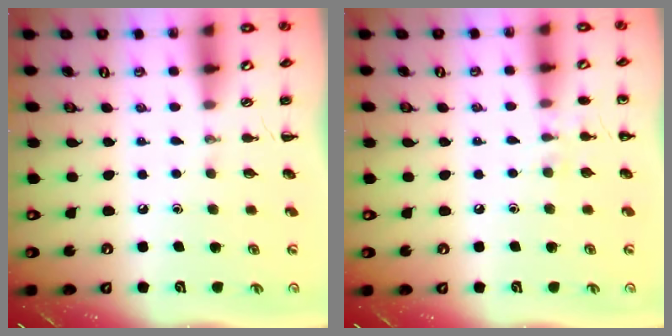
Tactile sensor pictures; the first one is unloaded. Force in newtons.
{"total": 5.8, "press": 5.5, "slide": 1.7}